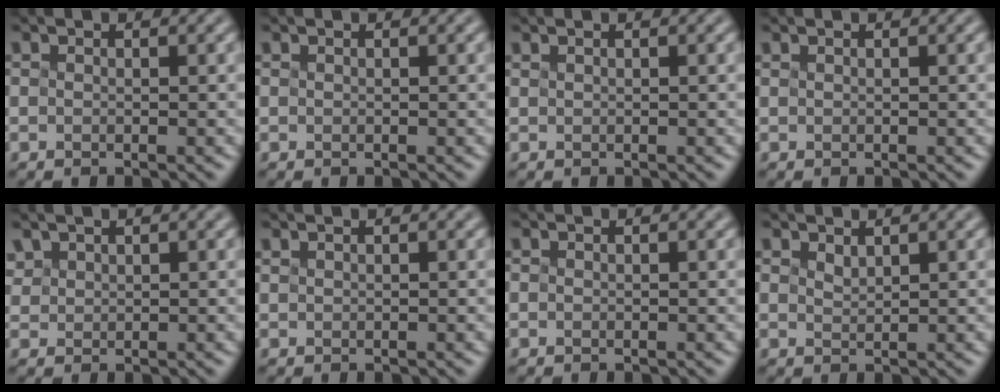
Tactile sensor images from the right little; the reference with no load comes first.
{"total": 0.6, "force": [0.4, 0.3, 0.3], "torque": [-0.001, 0.008, 0.005]}
{"total": 1.7, "force": [1.1, 0.9, 1.0], "torque": [-0.012, 0.018, 0.018]}
{"total": 1.4, "force": [0.9, 0.7, 0.8], "torque": [-0.008, 0.016, 0.013]}
{"total": 1.1, "force": [0.5, -0.3, -0.9], "torque": [-0.002, 0.007, 0.042]}
{"total": 2.0, "force": [1.3, 1.0, 1.1], "torque": [-0.015, 0.023, 0.024]}
{"total": 0.0}
{"total": 0.9, "force": [0.4, -0.5, -0.5], "torque": [0.000, 0.003, 0.030]}